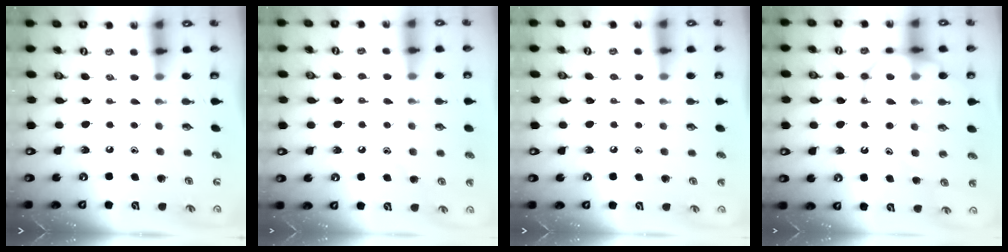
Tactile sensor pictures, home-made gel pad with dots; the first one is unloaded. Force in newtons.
{"total": 9.0, "press": 9.0, "slide": 0.6}
{"total": 2.4, "press": 2.4, "slide": 0.2}
{"total": 14.3, "press": 14.3, "slide": 1.4}